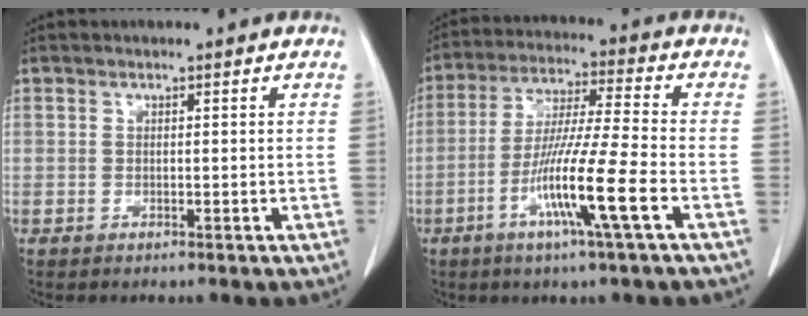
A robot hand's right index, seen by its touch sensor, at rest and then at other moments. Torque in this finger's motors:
{"motor_torque": [1.37, -0.76, 0.80, 0.21]}